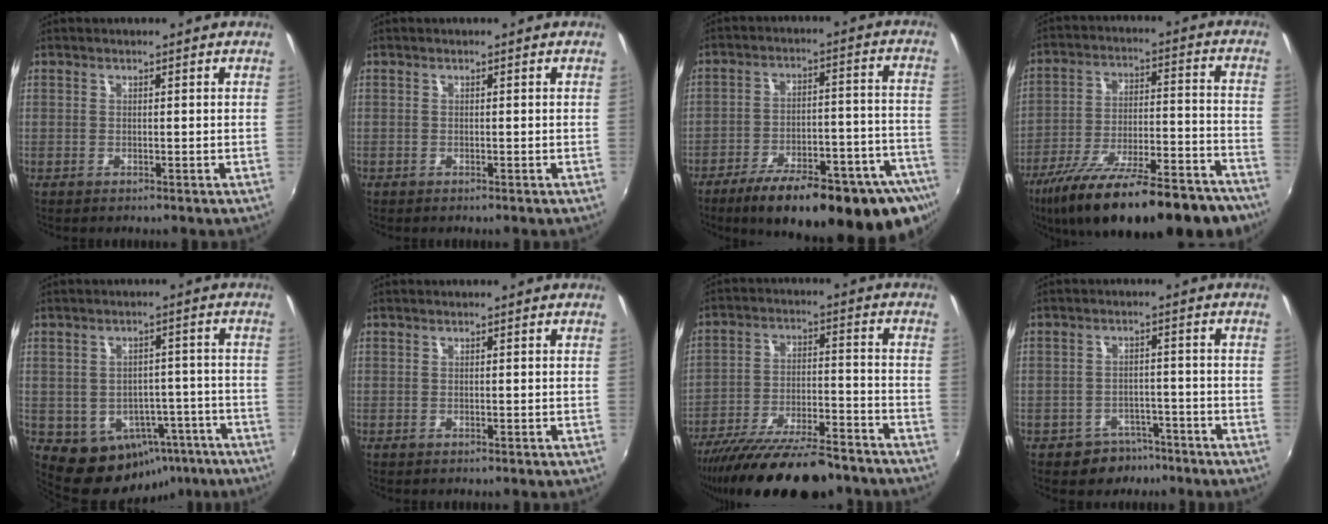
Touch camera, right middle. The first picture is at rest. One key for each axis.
{"total": 0.0}
{"total": 27.0, "fx": -20.0, "fy": 7.3, "fz": 16.6, "tx": -0.228, "ty": -0.026, "tz": -0.268}
{"total": 27.4, "fx": -21.2, "fy": 7.3, "fz": 15.8, "tx": -0.269, "ty": -0.052, "tz": -0.303}
{"total": 11.6, "fx": -6.6, "fy": 8.8, "fz": 3.9, "tx": -0.075, "ty": 0.020, "tz": -0.052}
{"total": 0.0}
{"total": 21.6, "fx": -17.9, "fy": 5.2, "fz": 10.9, "tx": -0.202, "ty": -0.043, "tz": -0.273}
{"total": 5.5, "fx": -3.9, "fy": 3.9, "fz": 0.6, "tx": -0.020, "ty": 0.019, "tz": -0.047}